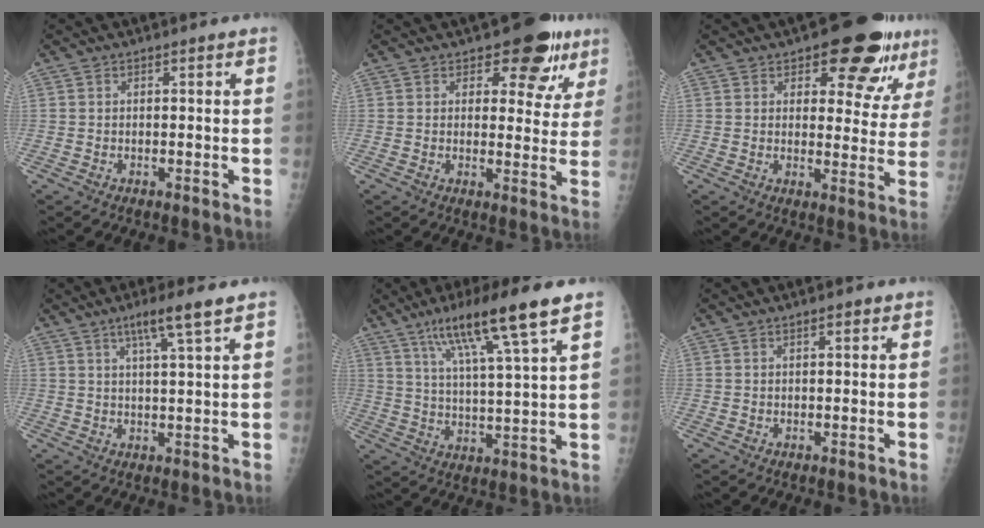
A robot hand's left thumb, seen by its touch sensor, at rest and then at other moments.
{"total": 9.8, "force": [6.0, 5.4, 5.5], "torque": [-0.022, -0.028, 0.070]}
{"total": 12.9, "force": [7.8, 6.0, 8.4], "torque": [-0.053, -0.037, 0.098]}
{"total": 6.1, "force": [3.6, -0.3, 4.9], "torque": [-0.090, -0.014, 0.067]}
{"total": 14.8, "force": [8.9, 0.9, 11.9], "torque": [-0.208, -0.027, 0.153]}
{"total": 1.2, "force": [0.7, 0.4, 0.9], "torque": [-0.013, 0.000, 0.009]}